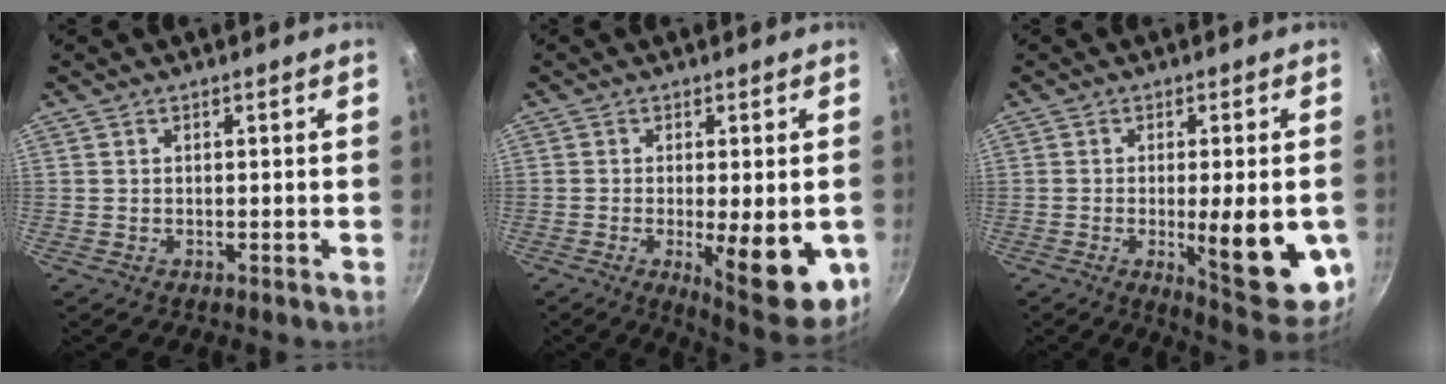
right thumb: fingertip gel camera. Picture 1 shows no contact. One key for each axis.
{"total": 13.9, "fx": -3.1, "fy": 4.5, "fz": 12.8, "tx": -0.152, "ty": -0.006, "tz": -0.031}
{"total": 15.7, "fx": -3.0, "fy": 4.5, "fz": 14.8, "tx": -0.167, "ty": -0.006, "tz": -0.030}